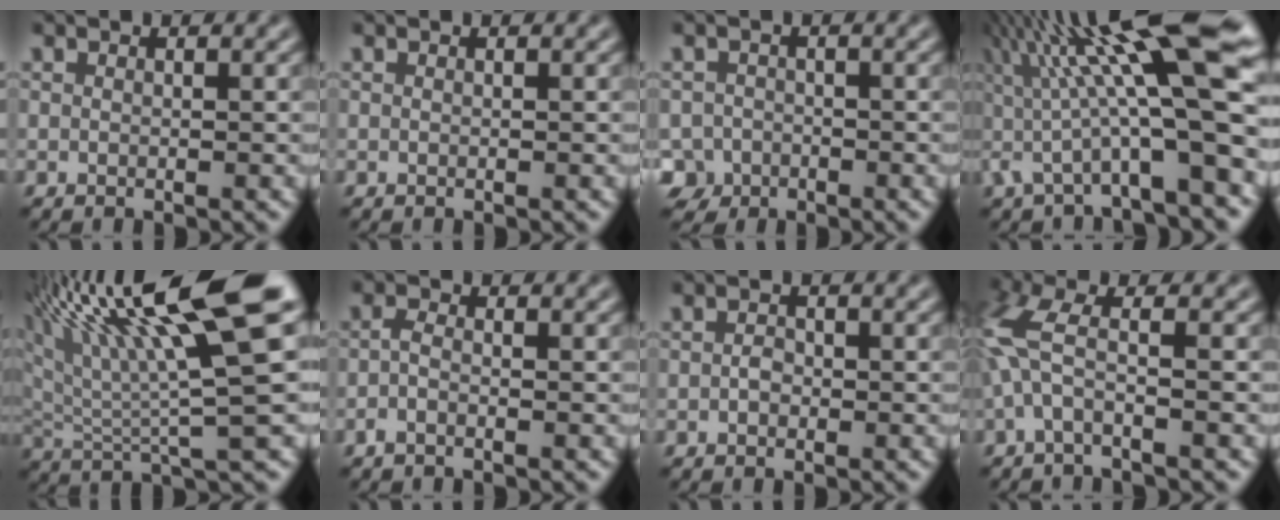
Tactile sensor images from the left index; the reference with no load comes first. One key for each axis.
{"total": 0.0}
{"total": 3.6, "fx": -2.3, "fy": 2.7, "fz": 0.4, "tx": 0.005, "ty": -0.001, "tz": -0.043}
{"total": 14.5, "fx": 3.4, "fy": 3.2, "fz": 13.7, "tx": -0.217, "ty": 0.012, "tz": 0.062}
{"total": 13.1, "fx": 6.1, "fy": 2.4, "fz": 11.3, "tx": -0.188, "ty": 0.014, "tz": 0.105}
{"total": 1.2, "fx": -0.8, "fy": 0.4, "fz": 0.9, "tx": -0.020, "ty": 0.000, "tz": -0.019}
{"total": 1.0, "fx": -0.3, "fy": 0.7, "fz": 0.6, "tx": -0.013, "ty": -0.001, "tz": -0.008}
{"total": 4.1, "fx": -0.7, "fy": 1.0, "fz": 3.9, "tx": -0.102, "ty": 0.010, "tz": -0.026}